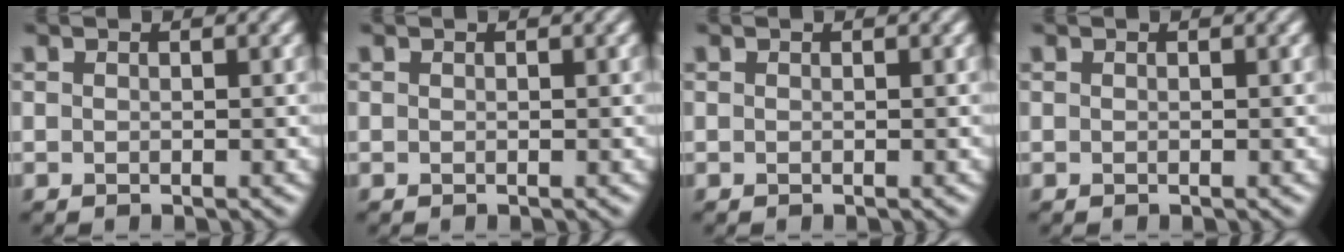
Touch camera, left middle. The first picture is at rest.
{"total": 0.0}
{"total": 0.0}
{"total": 0.0}